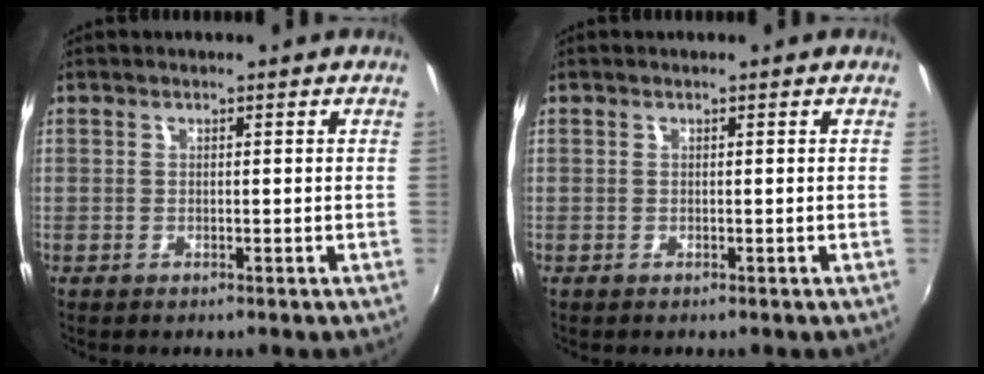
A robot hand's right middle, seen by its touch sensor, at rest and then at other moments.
{"total": 0.0}